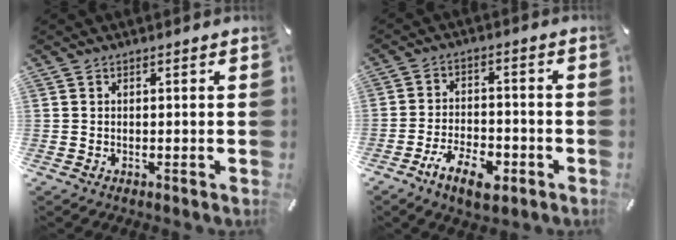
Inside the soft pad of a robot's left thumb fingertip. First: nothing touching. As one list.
[{"total": 9.7, "force": [-5.4, 4.9, 6.4], "torque": [-0.126, 0.021, -0.097]}]